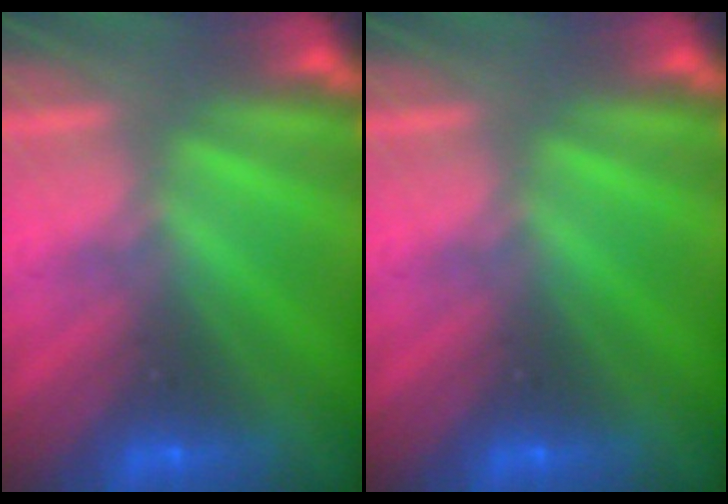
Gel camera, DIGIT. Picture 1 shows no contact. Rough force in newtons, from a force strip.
{"total": 0.0}